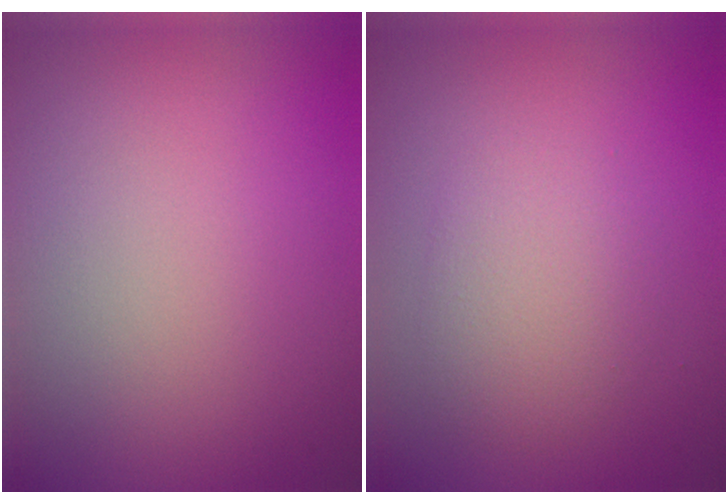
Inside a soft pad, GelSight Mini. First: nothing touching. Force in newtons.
{"total": 2.9, "press": 2.9, "slide": 0.1}